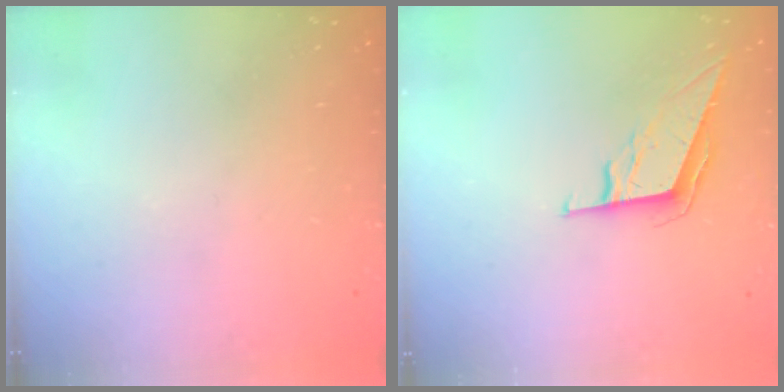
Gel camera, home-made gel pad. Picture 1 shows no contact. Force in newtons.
{"total": 7.4, "press": 7.1, "slide": 2.2}